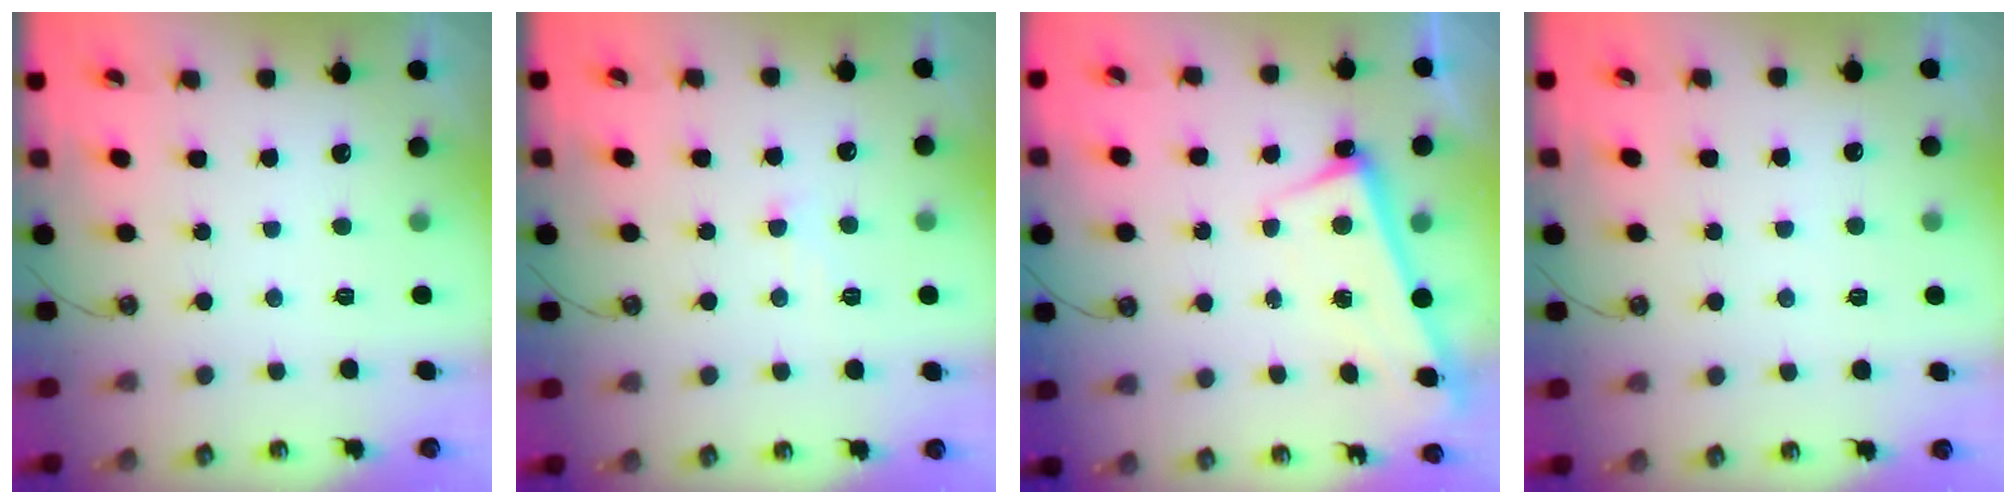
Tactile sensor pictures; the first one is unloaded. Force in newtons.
{"total": 0.8, "press": 0.6, "slide": 0.5}
{"total": 2.6, "press": 2.5, "slide": 0.7}
{"total": 5.7, "press": 5.7, "slide": 0.3}